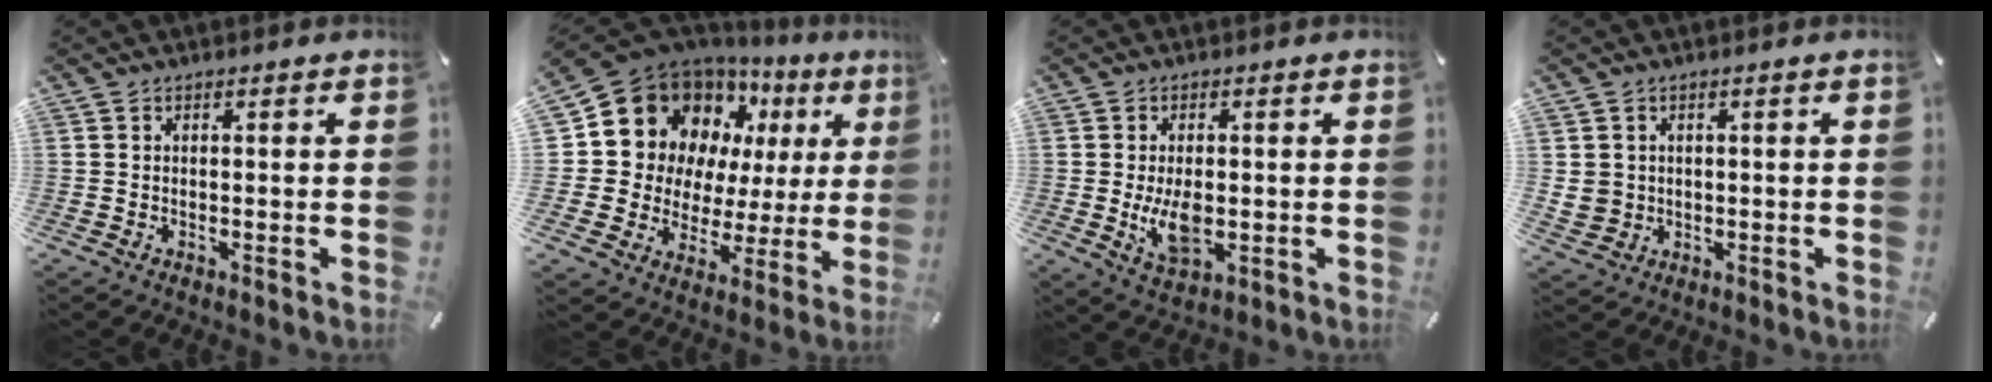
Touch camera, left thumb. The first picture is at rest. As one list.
[{"total": 16.5, "force": [8.0, 13.2, 5.9], "torque": [-0.096, -0.070, 0.154]}, {"total": 8.1, "force": [-0.6, 4.7, 6.6], "torque": [-0.130, -0.009, -0.014]}, {"total": 4.3, "force": [0.6, 4.2, 0.9], "torque": [-0.022, 0.003, 0.012]}]